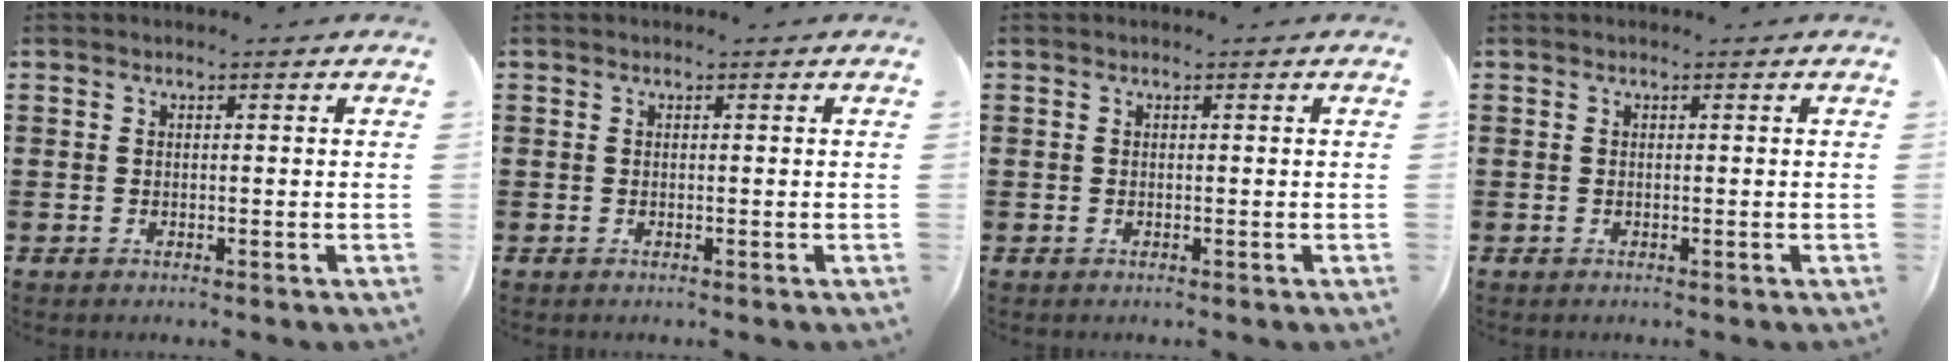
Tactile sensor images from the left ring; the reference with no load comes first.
{"total": 0.0}
{"total": 0.0}
{"total": 0.0}